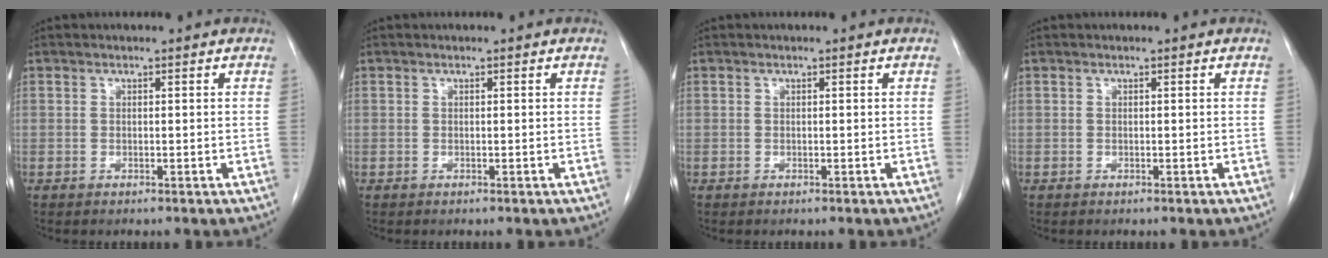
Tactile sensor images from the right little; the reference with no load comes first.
{"total": 0.0}
{"total": 0.0}
{"total": 0.0}